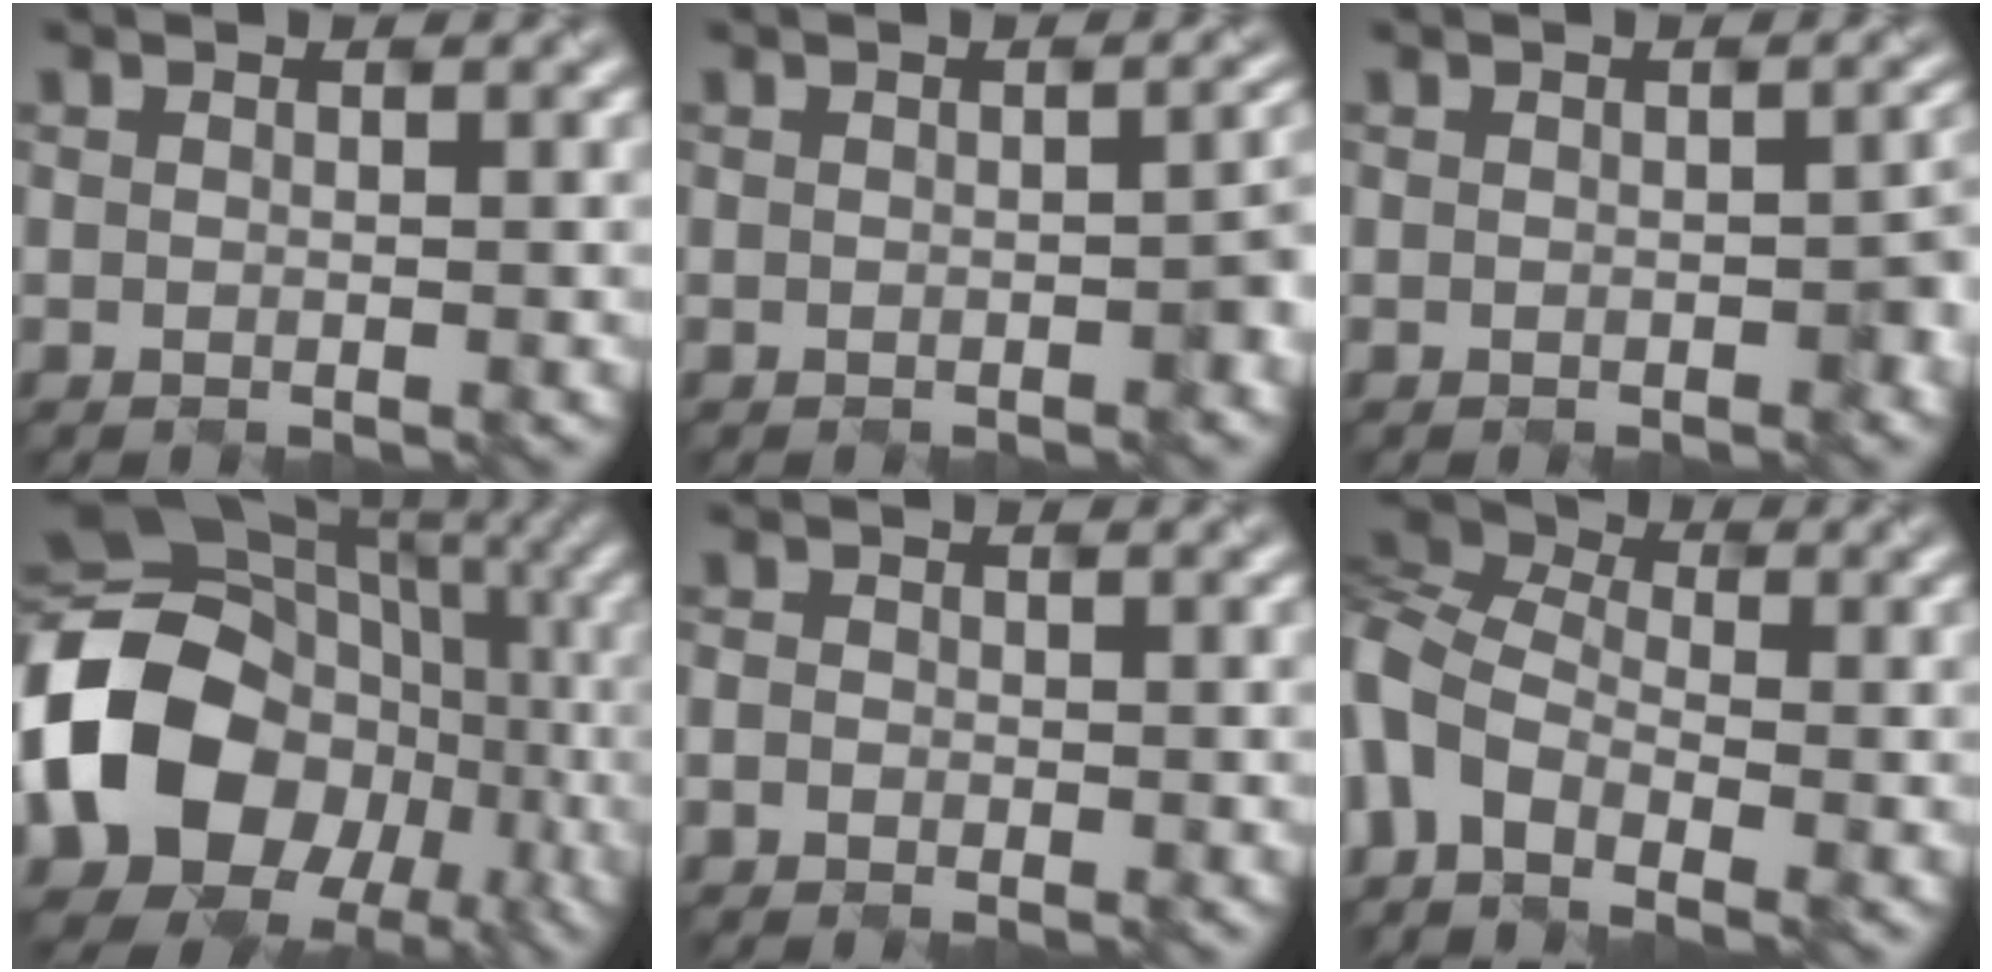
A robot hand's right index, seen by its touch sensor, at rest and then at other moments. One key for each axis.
{"total": 2.9, "fx": -0.6, "fy": 1.1, "fz": 2.7, "tx": -0.017, "ty": 0.014, "tz": 0.004}
{"total": 2.0, "fx": -0.5, "fy": 0.6, "fz": 1.8, "tx": -0.025, "ty": 0.009, "tz": 0.002}
{"total": 17.4, "fx": -4.6, "fy": 14.1, "fz": 9.0, "tx": -0.207, "ty": -0.009, "tz": -0.075}
{"total": 1.2, "fx": -1.1, "fy": 0.4, "fz": -0.1, "tx": -0.003, "ty": 0.002, "tz": -0.011}
{"total": 7.5, "fx": -3.4, "fy": 4.3, "fz": 5.1, "tx": -0.140, "ty": 0.004, "tz": -0.069}